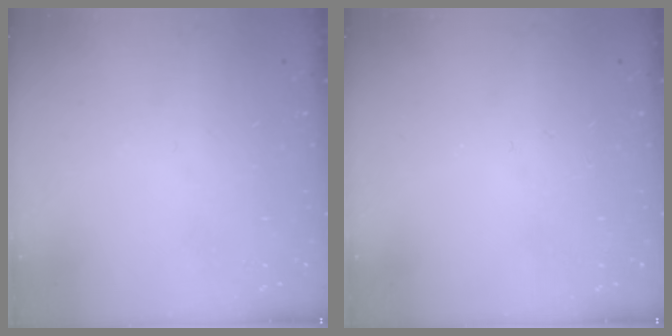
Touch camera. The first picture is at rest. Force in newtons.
{"total": 0.0}